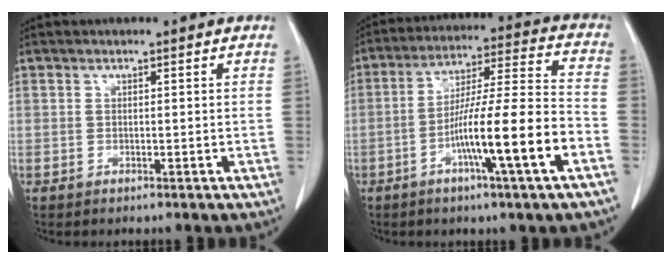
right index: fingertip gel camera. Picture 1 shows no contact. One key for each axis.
{"total": 15.0, "fx": -5.7, "fy": -0.3, "fz": 13.9, "tx": -0.241, "ty": 0.002, "tz": -0.097}